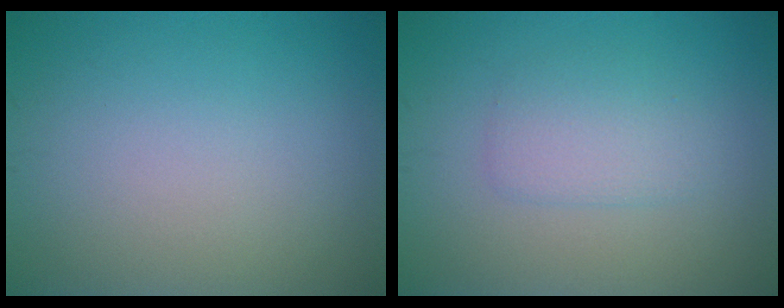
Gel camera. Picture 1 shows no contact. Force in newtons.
{"total": 2.3, "press": 2.3, "slide": 0.1}